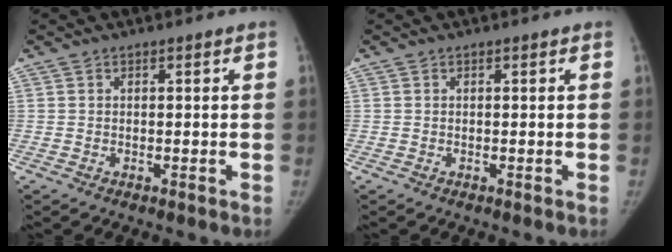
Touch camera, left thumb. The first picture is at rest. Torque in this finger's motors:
{"motor_torque": [-0.06, -0.02, 0.14, 0.19, 0.00]}